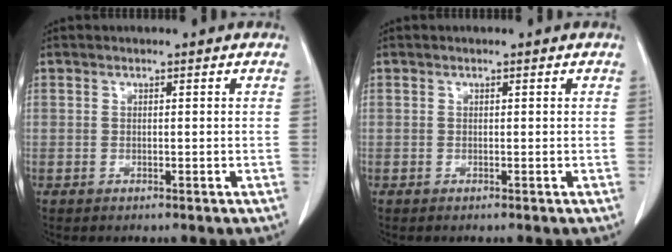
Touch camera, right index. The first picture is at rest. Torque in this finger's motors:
{"motor_torque": [0.05, 0.00, -0.02, 0.01]}